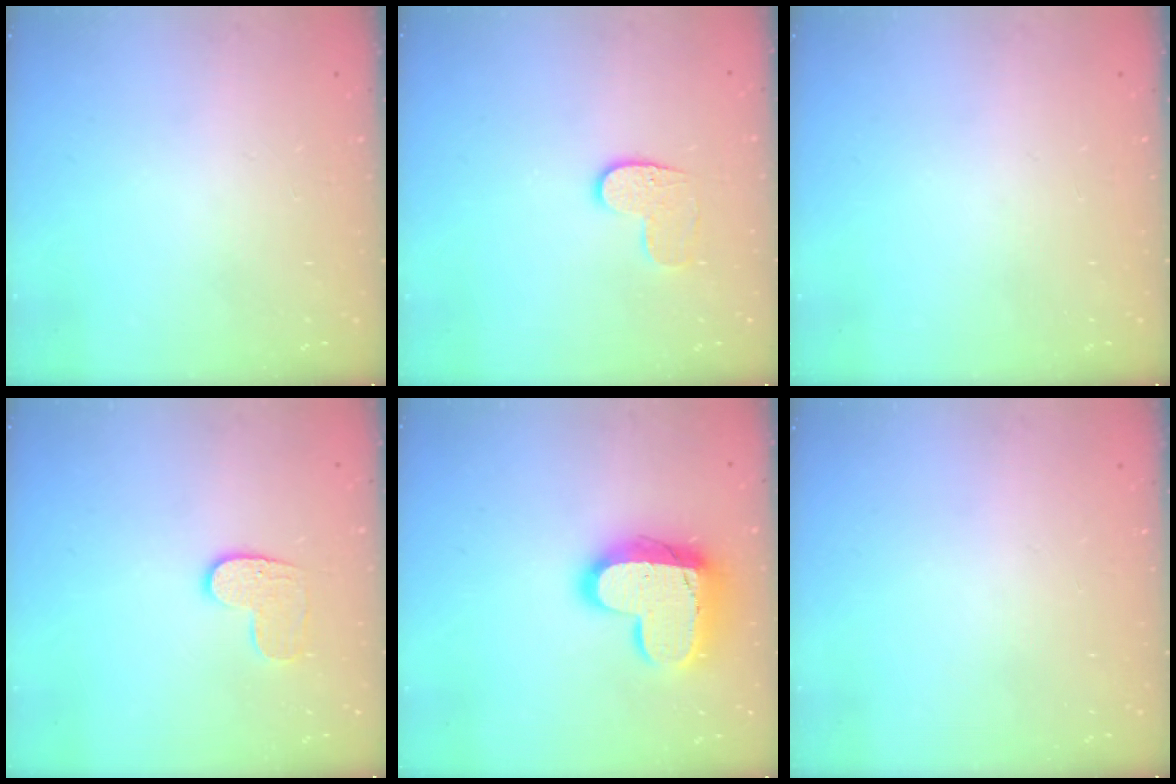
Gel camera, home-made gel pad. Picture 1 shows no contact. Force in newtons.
{"total": 6.6, "press": 6.6, "slide": 0.3}
{"total": 0.0}
{"total": 7.0, "press": 7.0, "slide": 0.2}
{"total": 16.8, "press": 16.7, "slide": 1.4}
{"total": 0.0}